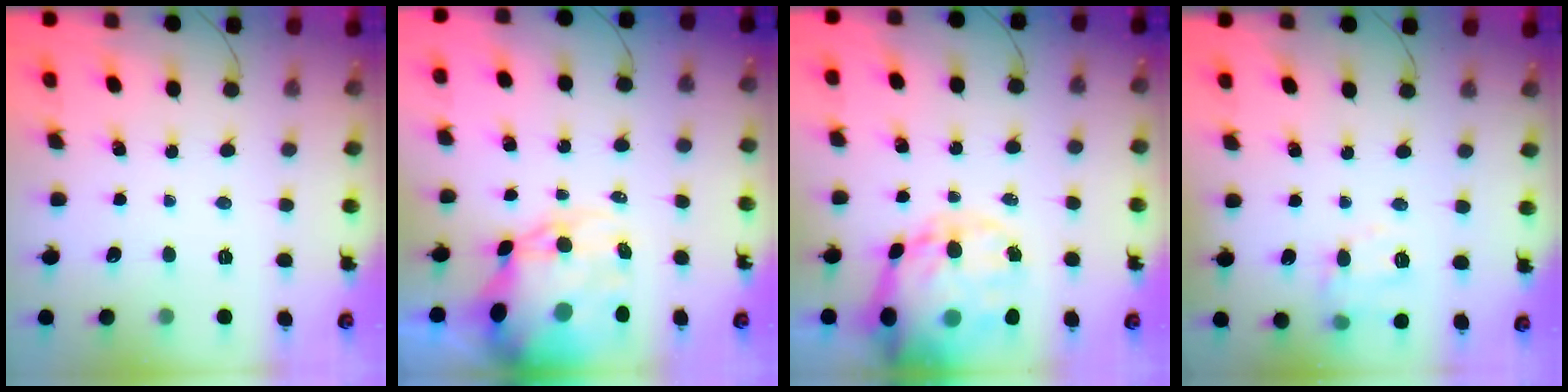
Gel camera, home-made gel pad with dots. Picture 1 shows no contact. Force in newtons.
{"total": 15.6, "press": 15.2, "slide": 3.6}
{"total": 21.9, "press": 21.1, "slide": 5.9}
{"total": 10.3, "press": 10.2, "slide": 1.4}